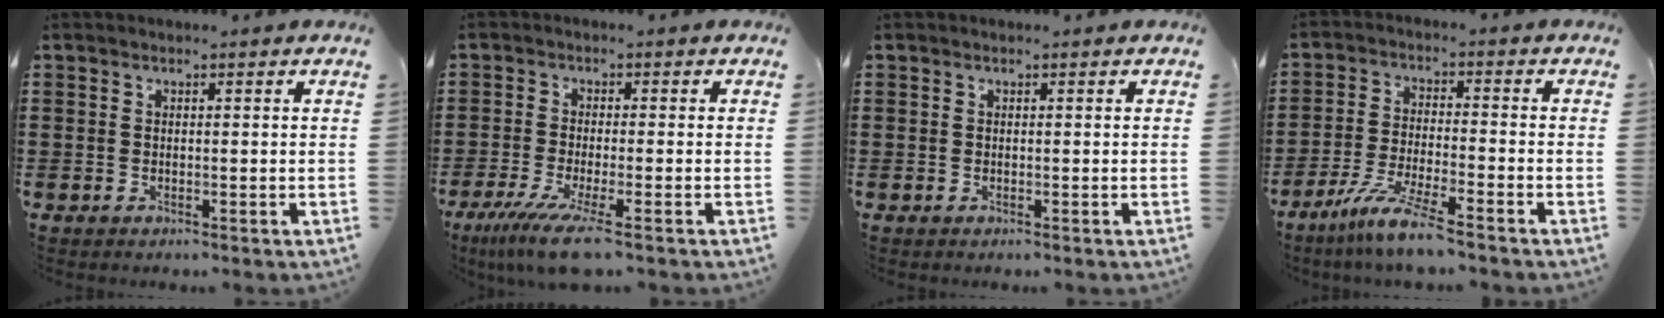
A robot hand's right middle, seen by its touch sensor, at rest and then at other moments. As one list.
[{"total": 6.4, "force": [-3.8, 0.2, 5.1], "torque": [-0.108, -0.023, -0.070]}, {"total": 0.0}, {"total": 7.4, "force": [-5.9, 0.0, 4.4], "torque": [-0.100, -0.017, -0.115]}]